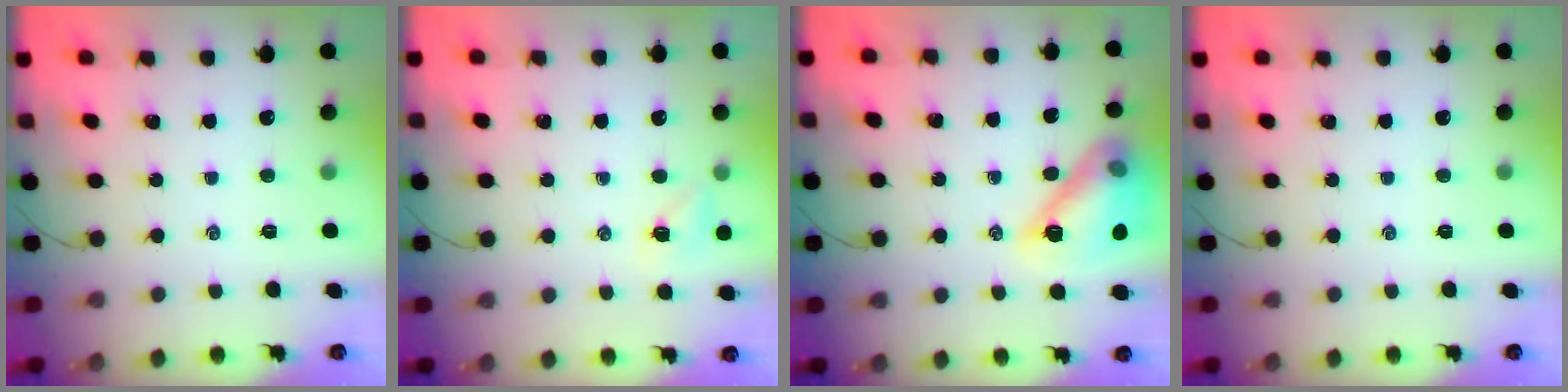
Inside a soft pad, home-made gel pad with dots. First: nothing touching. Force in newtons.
{"total": 4.8, "press": 4.6, "slide": 1.3}
{"total": 15.7, "press": 15.6, "slide": 1.4}
{"total": 0.0}